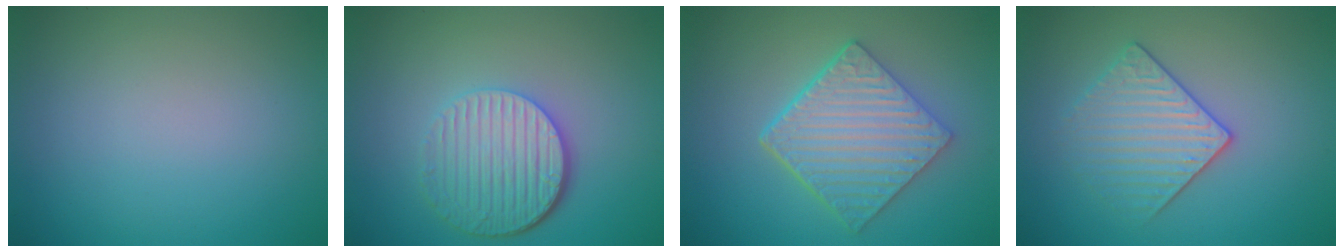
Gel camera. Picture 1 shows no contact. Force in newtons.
{"total": 5.4, "press": 4.0, "slide": 3.6}
{"total": 6.0, "press": 4.6, "slide": 3.9}
{"total": 3.2, "press": 3.2, "slide": 0.7}